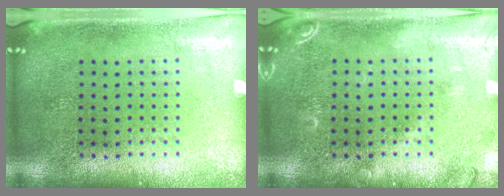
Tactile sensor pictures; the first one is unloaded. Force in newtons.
{"total": 2.0, "press": 2.0, "slide": 0.3}